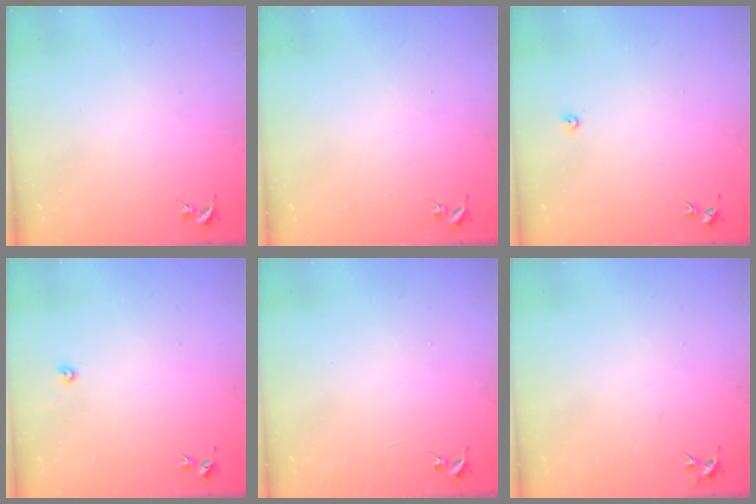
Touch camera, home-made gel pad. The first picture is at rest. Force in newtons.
{"total": 0.0}
{"total": 2.2, "press": 2.2, "slide": 0.3}
{"total": 4.1, "press": 4.1, "slide": 0.4}
{"total": 0.0}
{"total": 3.6, "press": 3.5, "slide": 0.4}